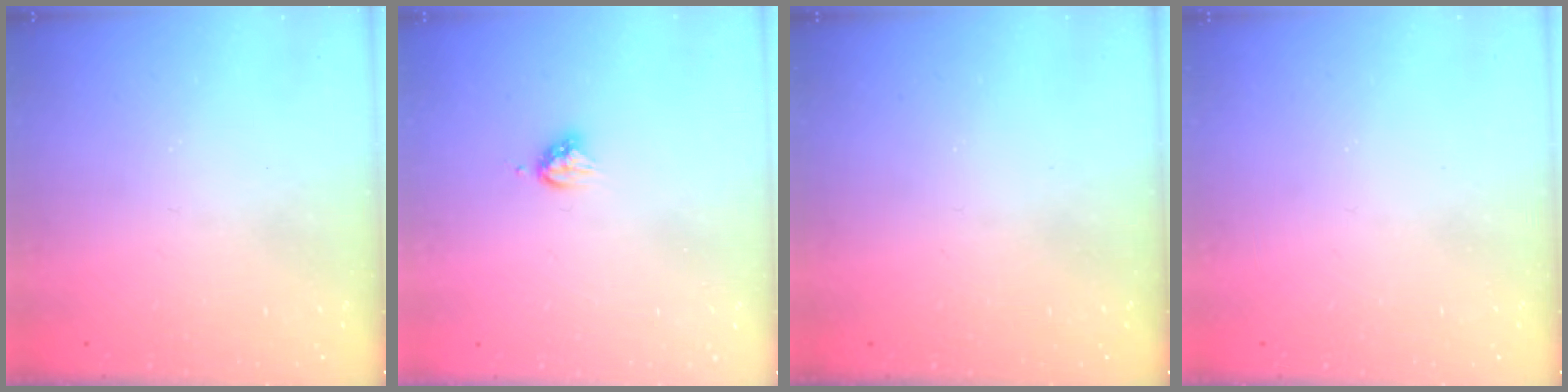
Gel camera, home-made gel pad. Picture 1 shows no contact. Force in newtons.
{"total": 4.6, "press": 4.6, "slide": 0.4}
{"total": 0.0}
{"total": 0.0}